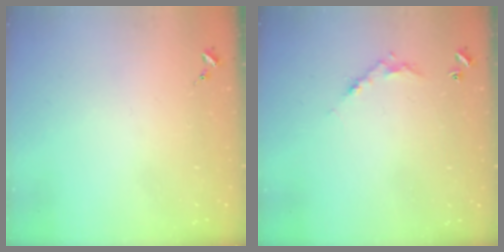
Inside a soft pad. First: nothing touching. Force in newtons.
{"total": 5.2, "press": 5.2, "slide": 0.3}